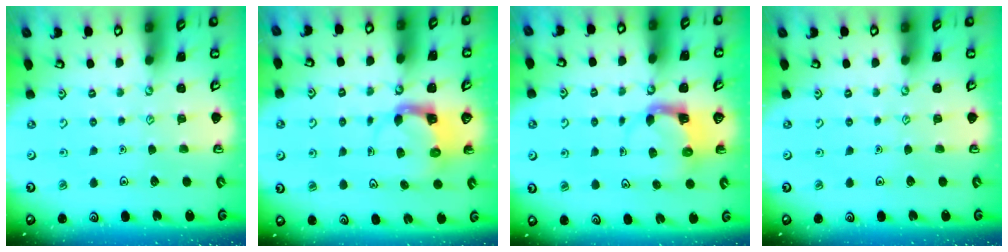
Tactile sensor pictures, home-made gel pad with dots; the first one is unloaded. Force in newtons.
{"total": 3.7, "press": 3.7, "slide": 0.4}
{"total": 3.9, "press": 3.8, "slide": 0.7}
{"total": 0.0}